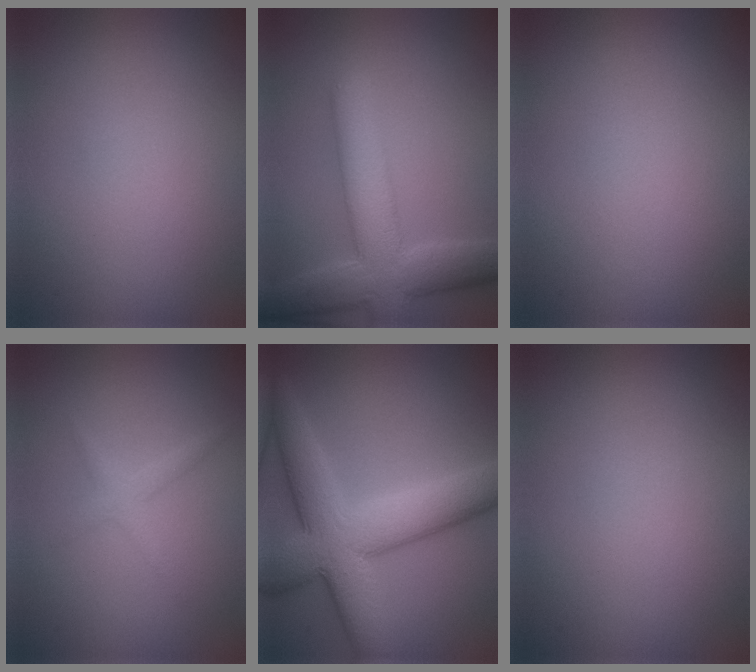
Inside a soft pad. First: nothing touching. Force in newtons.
{"total": 7.5, "press": 7.5, "slide": 0.6}
{"total": 0.0}
{"total": 1.4, "press": 1.4, "slide": 0.0}
{"total": 9.5, "press": 9.5, "slide": 0.2}
{"total": 0.0}